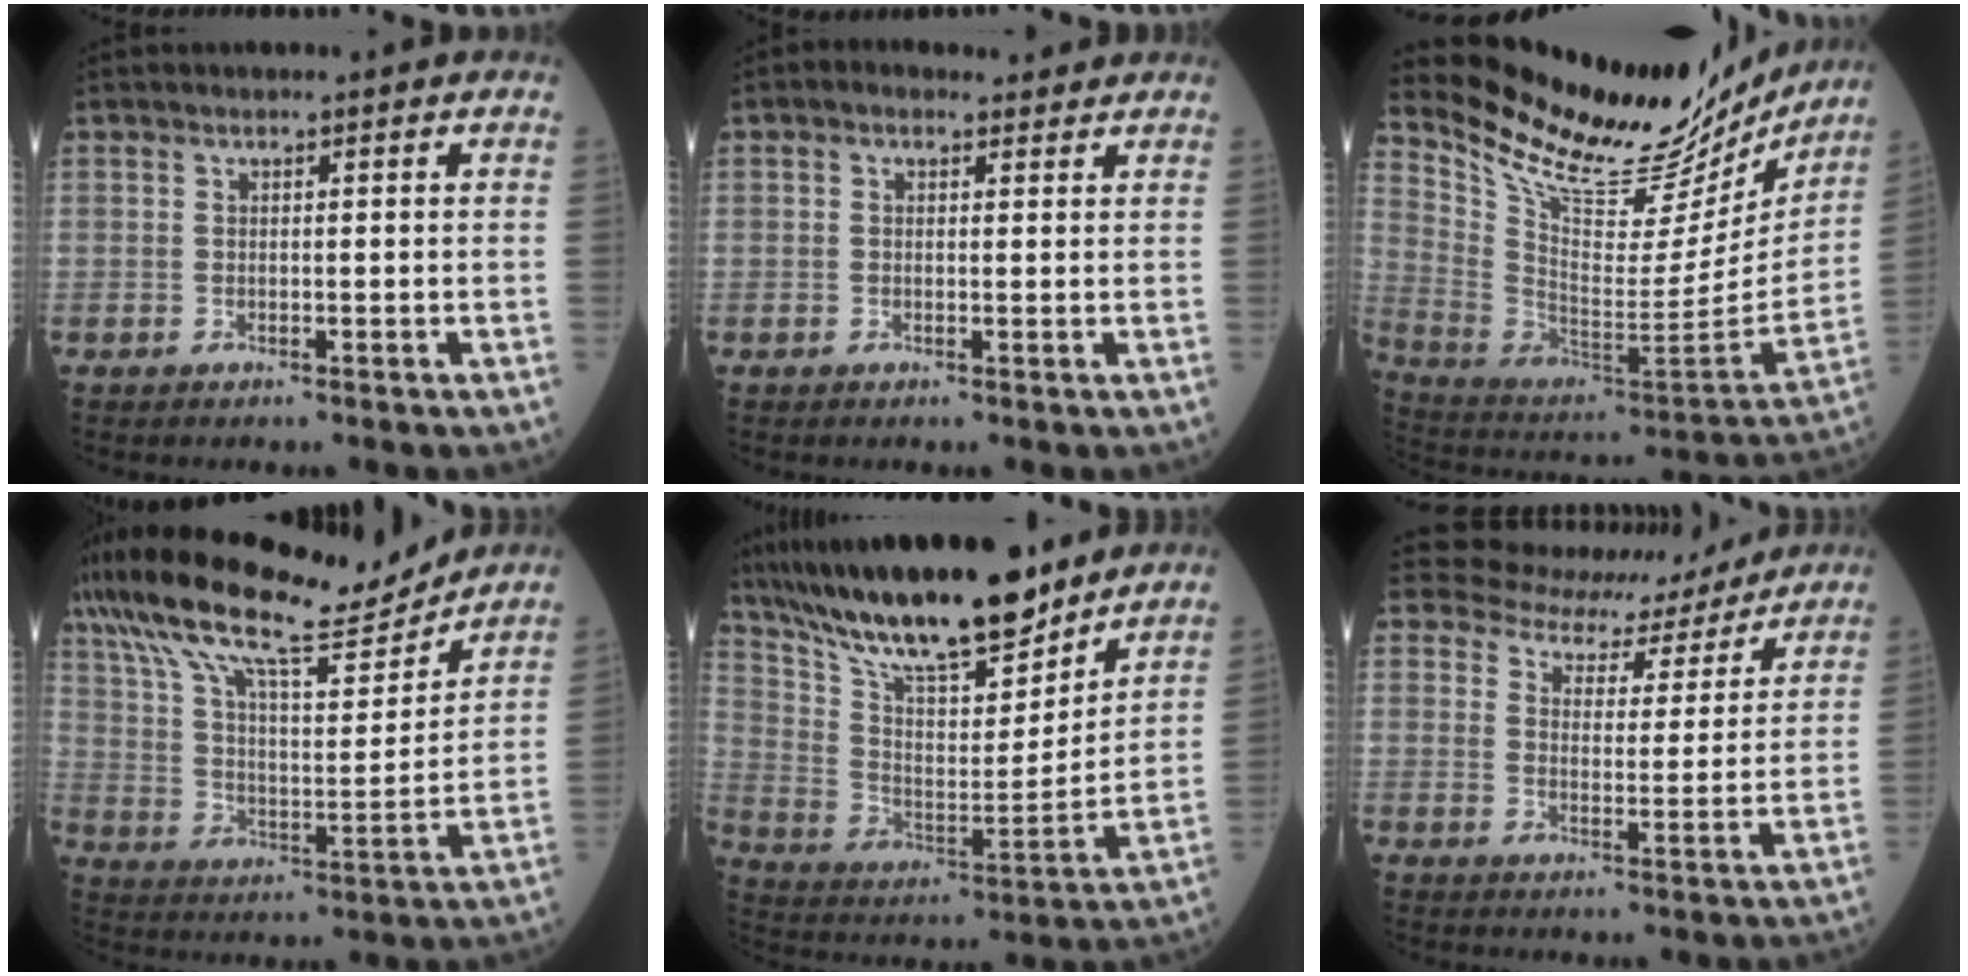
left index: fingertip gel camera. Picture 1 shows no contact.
{"total": 2.6, "force": [1.7, 1.6, 1.2], "torque": [-0.025, 0.022, 0.024]}
{"total": 26.7, "force": [23.5, 6.5, 10.8], "torque": [-0.184, -0.054, 0.351]}
{"total": 20.4, "force": [17.0, 3.7, 10.7], "torque": [-0.205, 0.025, 0.286]}
{"total": 21.5, "force": [17.7, 4.4, 11.3], "torque": [-0.199, -0.002, 0.307]}
{"total": 11.8, "force": [10.7, 4.6, 2.2], "torque": [-0.028, 0.004, 0.136]}